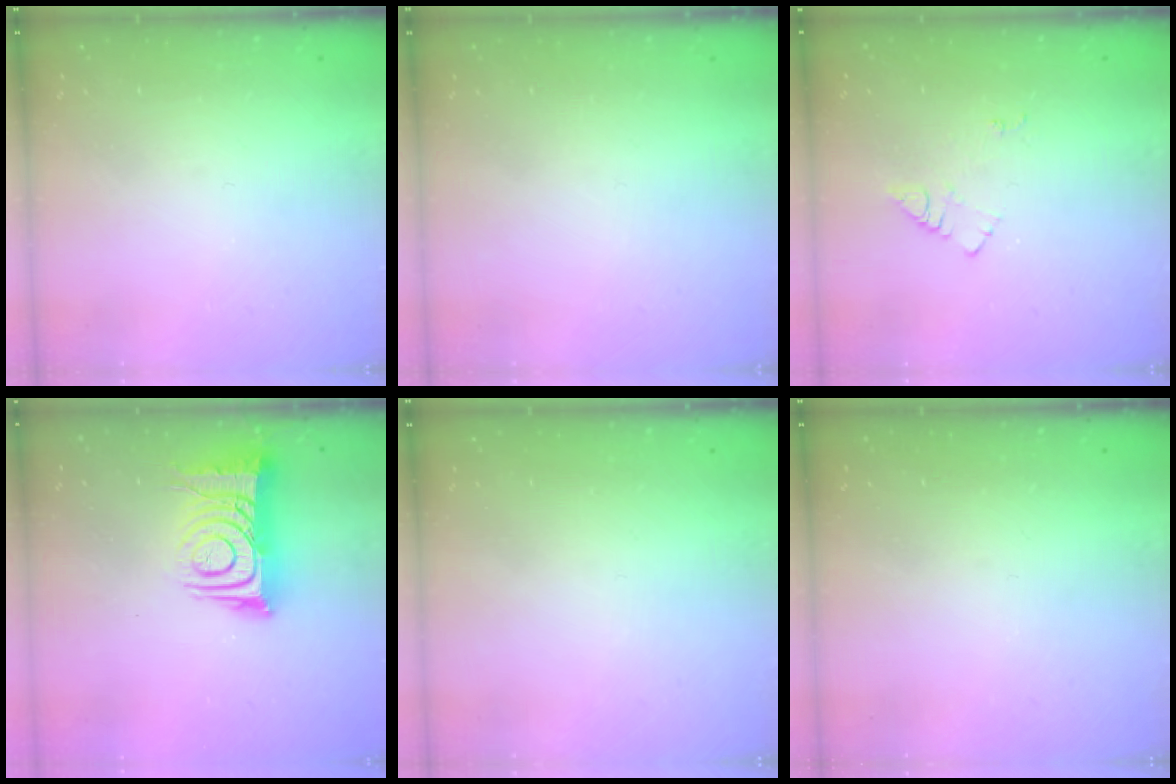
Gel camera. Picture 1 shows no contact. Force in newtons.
{"total": 1.5, "press": 1.5, "slide": 0.1}
{"total": 6.2, "press": 6.2, "slide": 0.8}
{"total": 14.0, "press": 14.0, "slide": 1.0}
{"total": 1.5, "press": 1.5, "slide": 0.1}
{"total": 0.0}